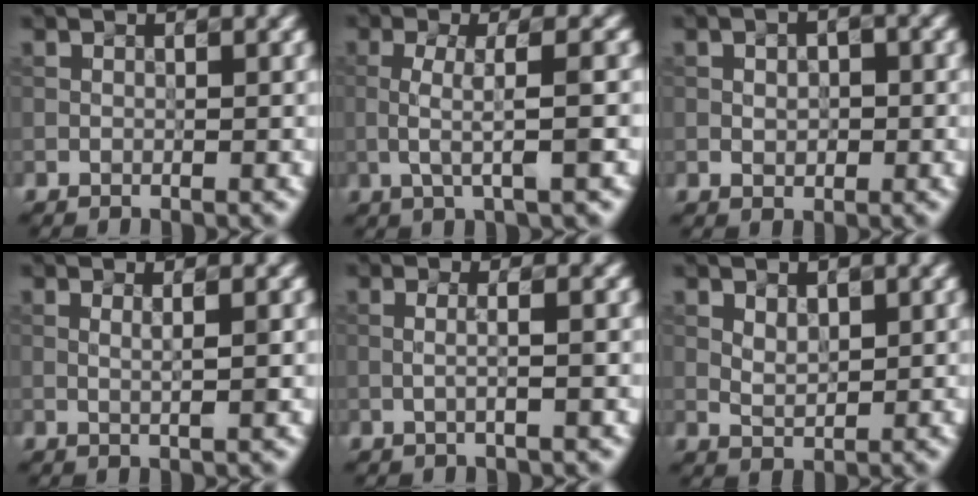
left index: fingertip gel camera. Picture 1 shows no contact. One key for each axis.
{"total": 3.2, "fx": -0.5, "fy": 0.5, "fz": 3.1, "tx": -0.061, "ty": 0.004, "tz": -0.005}
{"total": 1.6, "fx": -0.1, "fy": 1.0, "fz": 1.3, "tx": -0.024, "ty": 0.006, "tz": 0.004}
{"total": 1.5, "fx": 0.3, "fy": 0.3, "fz": 1.5, "tx": -0.027, "ty": 0.006, "tz": 0.006}
{"total": 1.5, "fx": 0.0, "fy": 0.3, "fz": 1.5, "tx": -0.024, "ty": -0.001, "tz": -0.002}
{"total": 1.2, "fx": 0.8, "fy": 0.6, "fz": 0.5, "tx": -0.021, "ty": 0.001, "tz": 0.026}